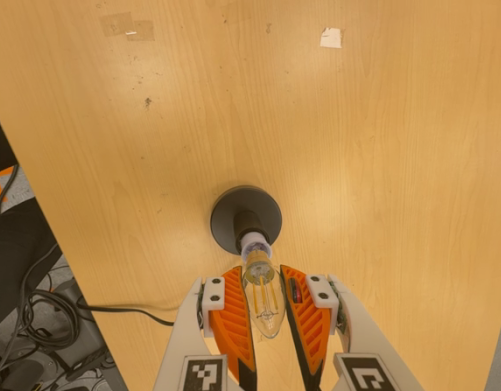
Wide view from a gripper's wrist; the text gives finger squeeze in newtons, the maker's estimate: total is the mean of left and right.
{"total": 15.5, "left": 17.5, "right": 13.6}